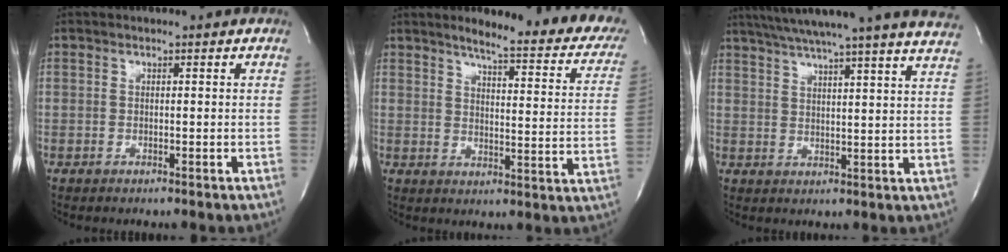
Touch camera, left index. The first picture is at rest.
{"total": 19.5, "force": [16.2, 3.4, 10.4], "torque": [-0.118, -0.034, 0.181]}
{"total": 26.3, "force": [23.5, -0.5, 11.9], "torque": [-0.197, -0.027, 0.296]}